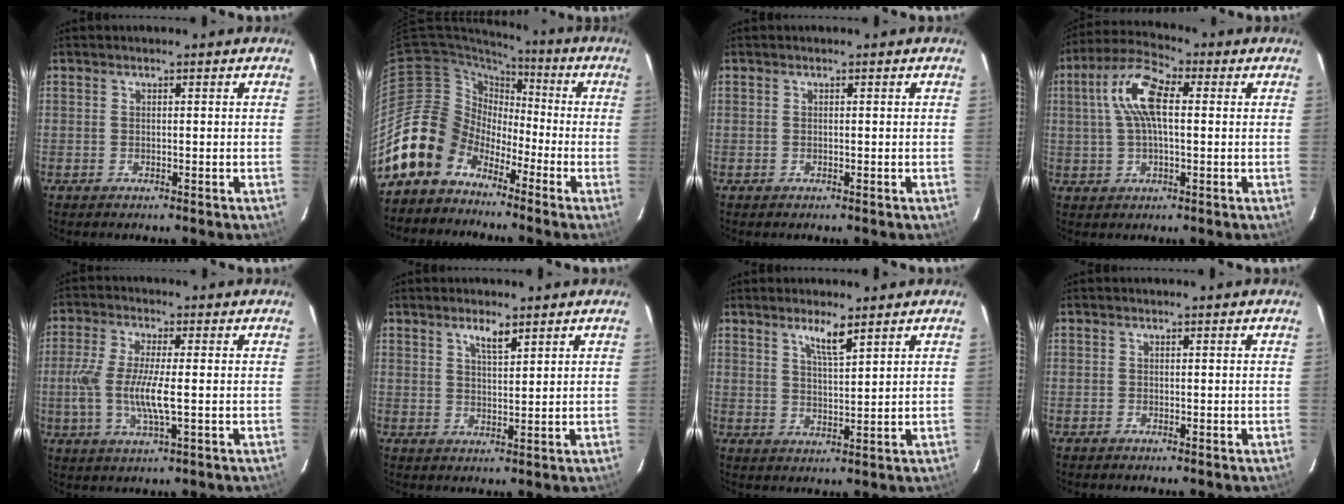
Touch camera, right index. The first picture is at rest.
{"total": 13.6, "force": [-8.5, 10.3, 2.5], "torque": [-0.071, 0.031, -0.160]}
{"total": 0.0}
{"total": 10.3, "force": [1.9, 4.3, 9.2], "torque": [-0.187, 0.026, 0.032]}
{"total": 9.0, "force": [-1.2, 1.8, 8.7], "torque": [-0.184, -0.007, -0.026]}
{"total": 3.4, "force": [2.4, 0.9, 2.3], "torque": [-0.036, 0.003, 0.044]}
{"total": 4.5, "force": [3.3, 0.6, 3.1], "torque": [-0.055, -0.006, 0.059]}
{"total": 0.0}